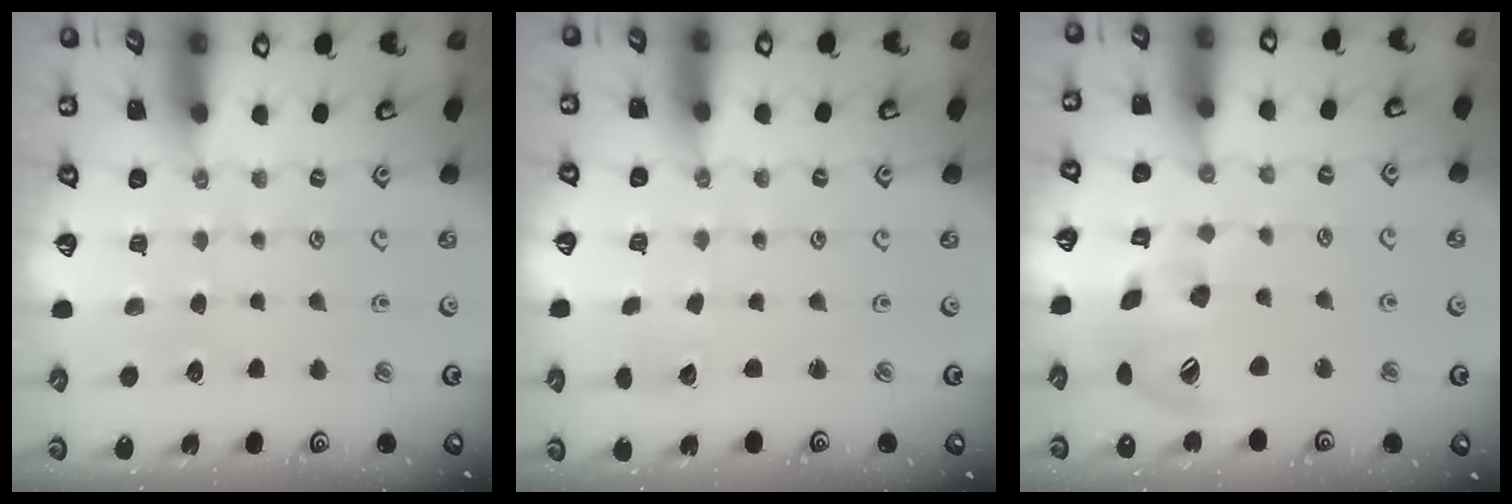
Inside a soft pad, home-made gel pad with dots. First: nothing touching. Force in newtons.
{"total": 1.8, "press": 1.8, "slide": 0.1}
{"total": 18.1, "press": 17.9, "slide": 2.4}